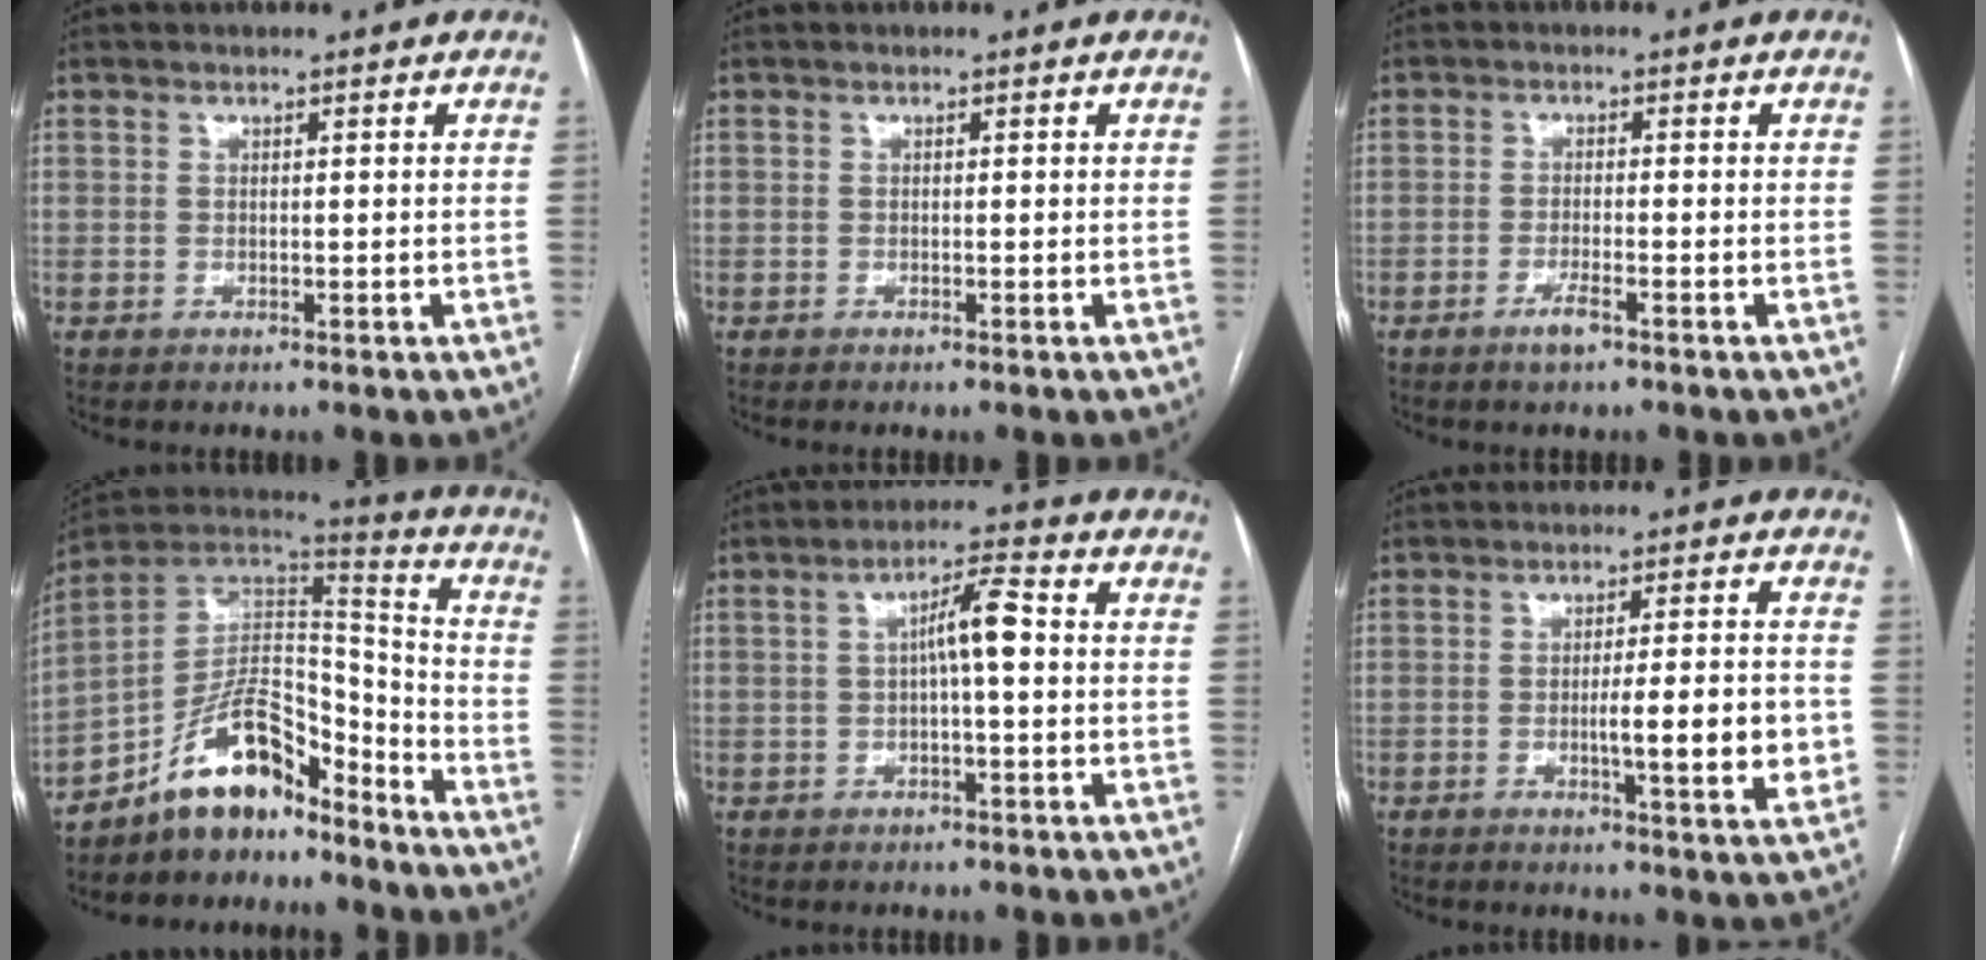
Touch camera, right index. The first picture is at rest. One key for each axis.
{"total": 0.0}
{"total": 2.6, "fx": -1.7, "fy": 0.2, "fz": 2.0, "tx": -0.040, "ty": -0.003, "tz": -0.031}
{"total": 13.4, "fx": -10.2, "fy": 5.2, "fz": 6.9, "tx": -0.110, "ty": 0.047, "tz": -0.181}
{"total": 5.5, "fx": 0.1, "fy": 0.7, "fz": 5.5, "tx": -0.092, "ty": 0.016, "tz": 0.001}
{"total": 8.8, "fx": -1.6, "fy": 0.8, "fz": 8.6, "tx": -0.122, "ty": -0.004, "tz": -0.023}